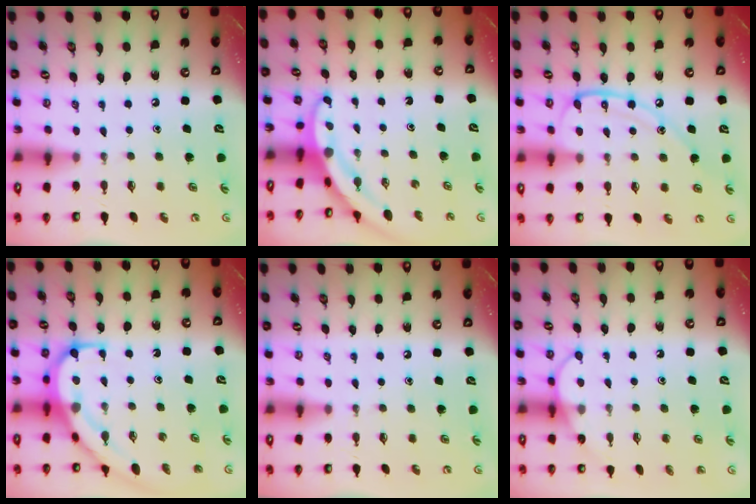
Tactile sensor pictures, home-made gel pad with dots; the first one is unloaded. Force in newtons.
{"total": 3.3, "press": 3.3, "slide": 0.3}
{"total": 13.7, "press": 13.6, "slide": 1.6}
{"total": 11.1, "press": 11.1, "slide": 1.0}
{"total": 0.0}
{"total": 8.5, "press": 8.4, "slide": 0.5}